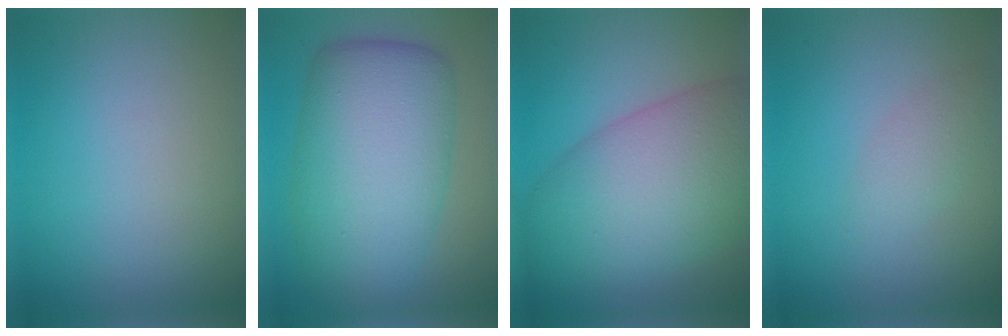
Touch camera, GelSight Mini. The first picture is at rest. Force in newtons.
{"total": 10.8, "press": 10.8, "slide": 0.1}
{"total": 10.5, "press": 10.5, "slide": 0.4}
{"total": 1.6, "press": 1.6, "slide": 0.1}